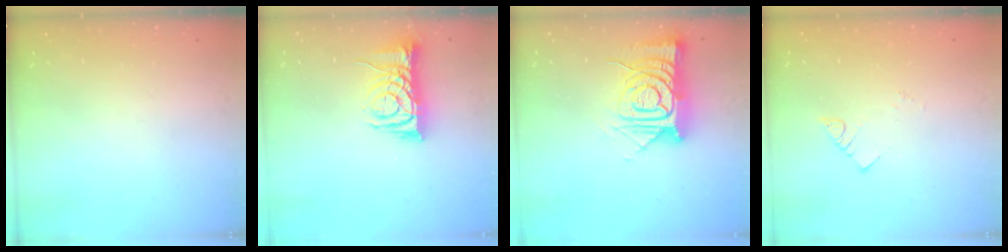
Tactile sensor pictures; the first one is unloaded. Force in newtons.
{"total": 7.9, "press": 7.9, "slide": 1.0}
{"total": 15.8, "press": 15.7, "slide": 1.4}
{"total": 1.9, "press": 1.9, "slide": 0.1}